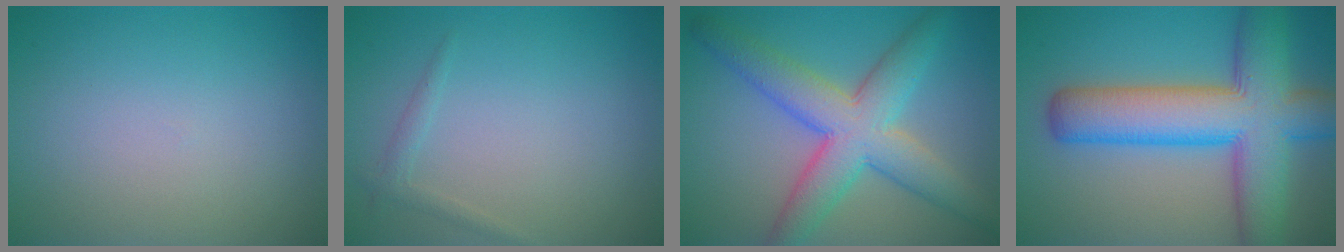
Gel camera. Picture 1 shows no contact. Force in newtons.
{"total": 1.0, "press": 1.0, "slide": 0.1}
{"total": 7.7, "press": 7.7, "slide": 0.2}
{"total": 11.1, "press": 11.1, "slide": 0.4}